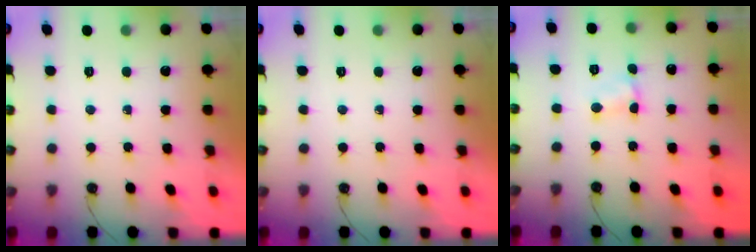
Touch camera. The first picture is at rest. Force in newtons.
{"total": 0.0}
{"total": 3.0, "press": 3.0, "slide": 0.4}